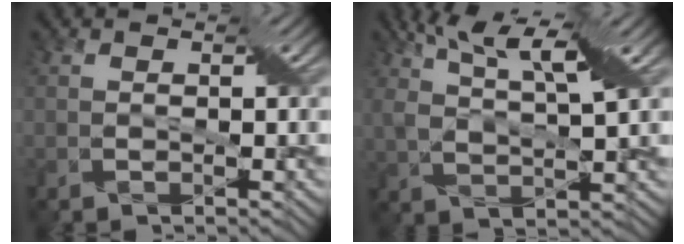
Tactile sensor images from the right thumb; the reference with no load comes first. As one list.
[{"total": 8.5, "force": [4.6, 2.5, 6.7], "torque": [-0.140, 0.013, 0.076]}]